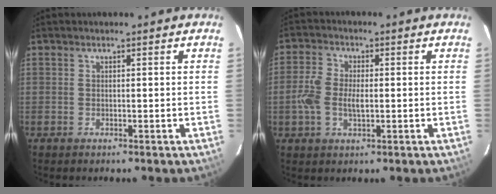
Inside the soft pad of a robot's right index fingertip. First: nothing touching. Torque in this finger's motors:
{"motor_torque": [0.11, 0.04, 0.27, 0.08]}